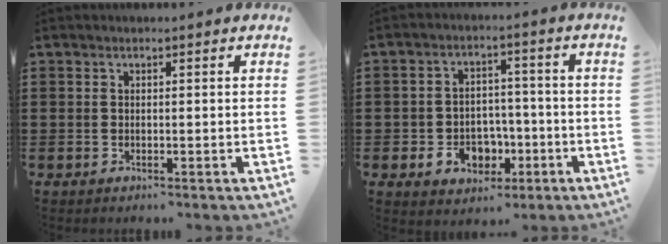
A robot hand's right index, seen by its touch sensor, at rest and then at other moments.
{"total": 5.6, "force": [-2.0, 4.6, 2.5], "torque": [-0.046, 0.013, -0.035]}